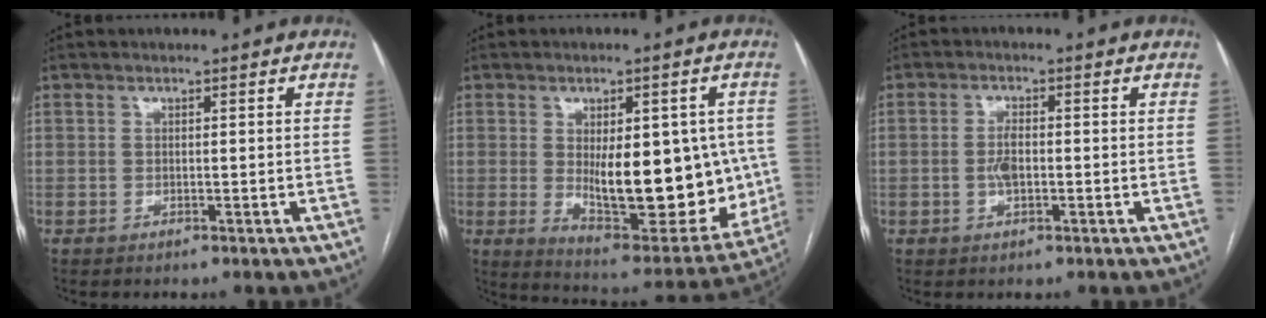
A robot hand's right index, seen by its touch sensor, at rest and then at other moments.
{"total": 18.8, "force": [-0.7, 7.5, 17.3], "torque": [-0.236, -0.006, 0.015]}
{"total": 2.8, "force": [-0.4, 1.1, 2.5], "torque": [-0.053, 0.002, -0.006]}